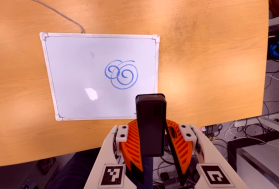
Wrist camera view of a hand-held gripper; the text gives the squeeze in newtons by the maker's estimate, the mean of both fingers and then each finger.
{"total": 5.4, "left": 5.3, "right": 5.5}